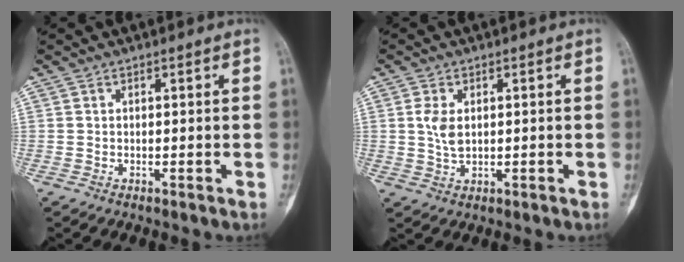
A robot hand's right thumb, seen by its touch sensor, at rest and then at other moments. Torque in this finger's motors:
{"motor_torque": [0.57, 0.83, 0.52, 0.10, 0.18]}